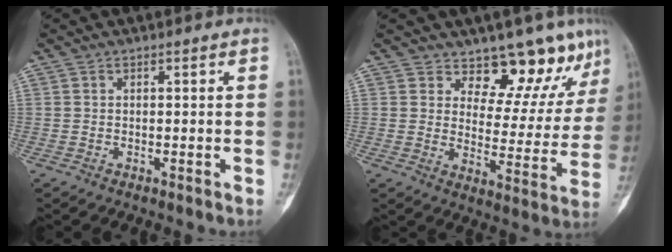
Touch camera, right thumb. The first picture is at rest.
{"total": 12.4, "force": [10.0, 5.5, 4.7], "torque": [-0.017, -0.076, 0.126]}